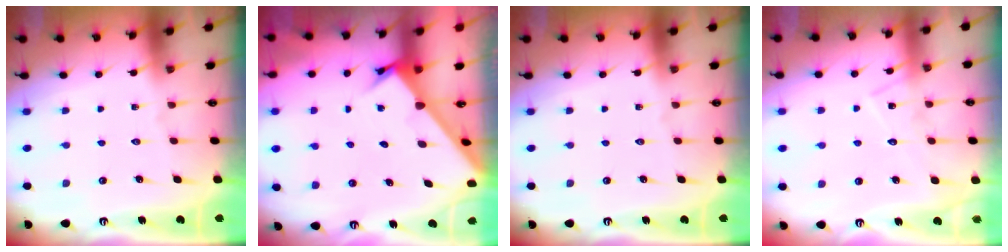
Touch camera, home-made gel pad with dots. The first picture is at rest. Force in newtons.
{"total": 2.5, "press": 2.5, "slide": 0.2}
{"total": 0.0}
{"total": 10.5, "press": 10.5, "slide": 0.6}